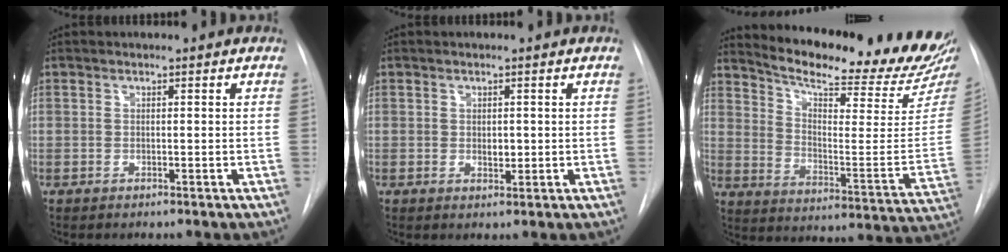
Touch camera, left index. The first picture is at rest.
{"total": 1.4, "force": [0.1, 0.9, 1.1], "torque": [-0.016, -0.004, 0.004]}
{"total": 24.9, "force": [22.9, 2.7, 9.5], "torque": [-0.151, -0.100, 0.298]}